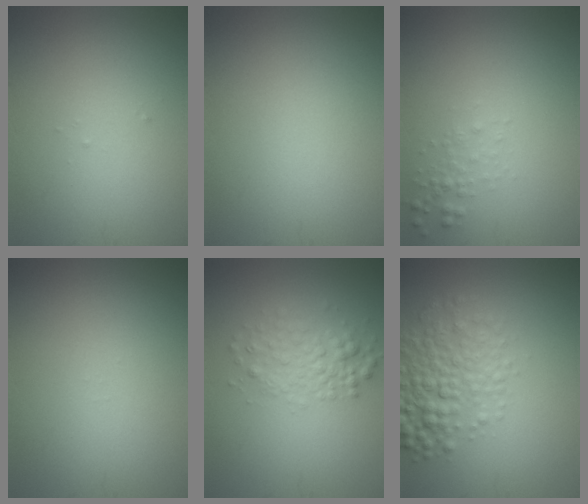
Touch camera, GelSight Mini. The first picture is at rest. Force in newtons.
{"total": 0.0}
{"total": 1.1, "press": 1.1, "slide": 0.1}
{"total": 0.0}
{"total": 2.8, "press": 2.8, "slide": 0.1}
{"total": 4.7, "press": 4.7, "slide": 0.1}